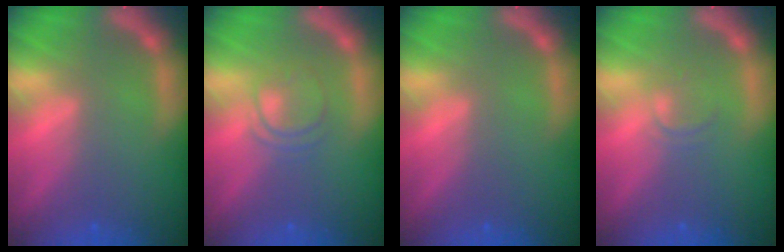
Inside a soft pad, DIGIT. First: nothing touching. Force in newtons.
{"total": 3.0}
{"total": 0.0}
{"total": 1.4}